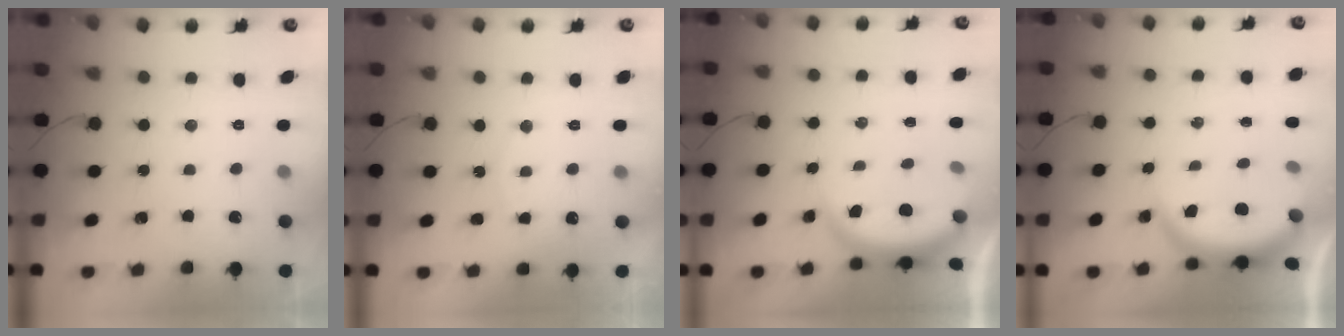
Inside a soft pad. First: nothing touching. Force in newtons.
{"total": 3.9, "press": 3.8, "slide": 0.7}
{"total": 4.6, "press": 4.6, "slide": 0.7}
{"total": 3.7, "press": 3.7, "slide": 0.1}